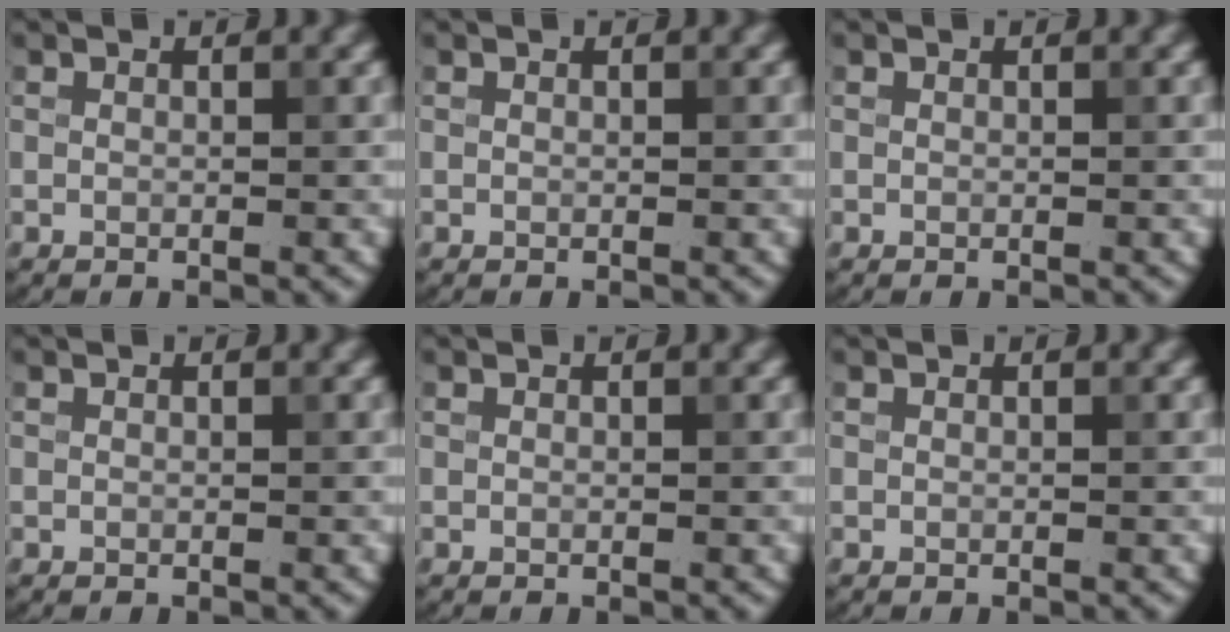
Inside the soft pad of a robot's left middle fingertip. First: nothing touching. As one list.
[{"total": 0.0}, {"total": 0.0}, {"total": 0.0}, {"total": 0.0}, {"total": 0.0}]